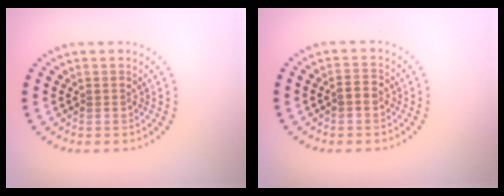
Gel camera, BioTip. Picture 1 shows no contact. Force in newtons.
{"total": 1.5, "press": 1.4, "slide": 0.5}